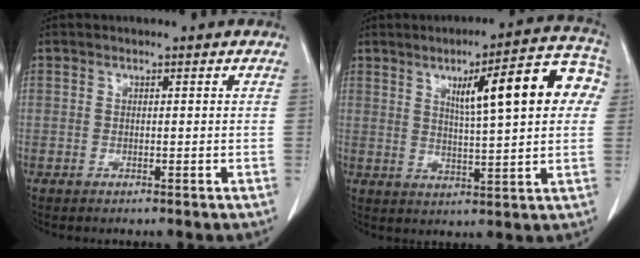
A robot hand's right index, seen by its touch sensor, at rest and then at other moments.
{"total": 14.2, "force": [4.0, 2.3, 13.5], "torque": [-0.181, 0.029, 0.050]}